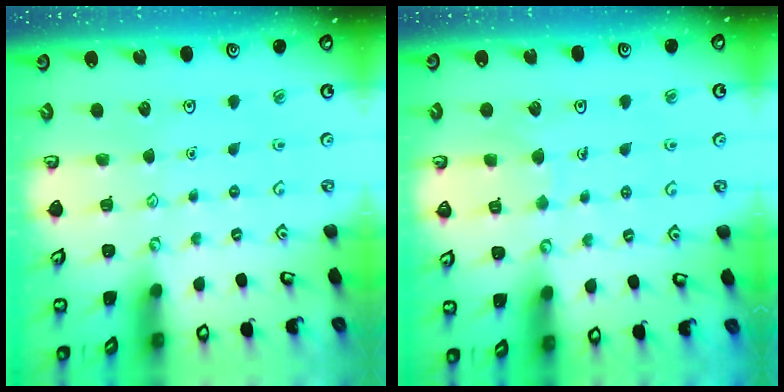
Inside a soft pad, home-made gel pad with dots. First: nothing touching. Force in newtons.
{"total": 5.1, "press": 5.1, "slide": 0.3}